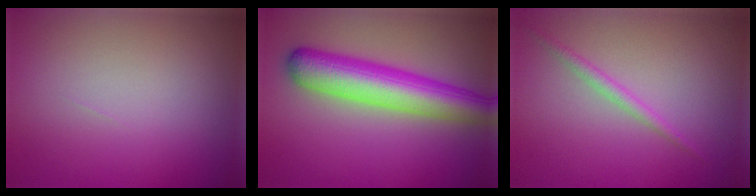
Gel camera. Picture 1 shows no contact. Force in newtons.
{"total": 7.5, "press": 7.5, "slide": 0.3}
{"total": 1.3, "press": 1.3, "slide": 0.0}